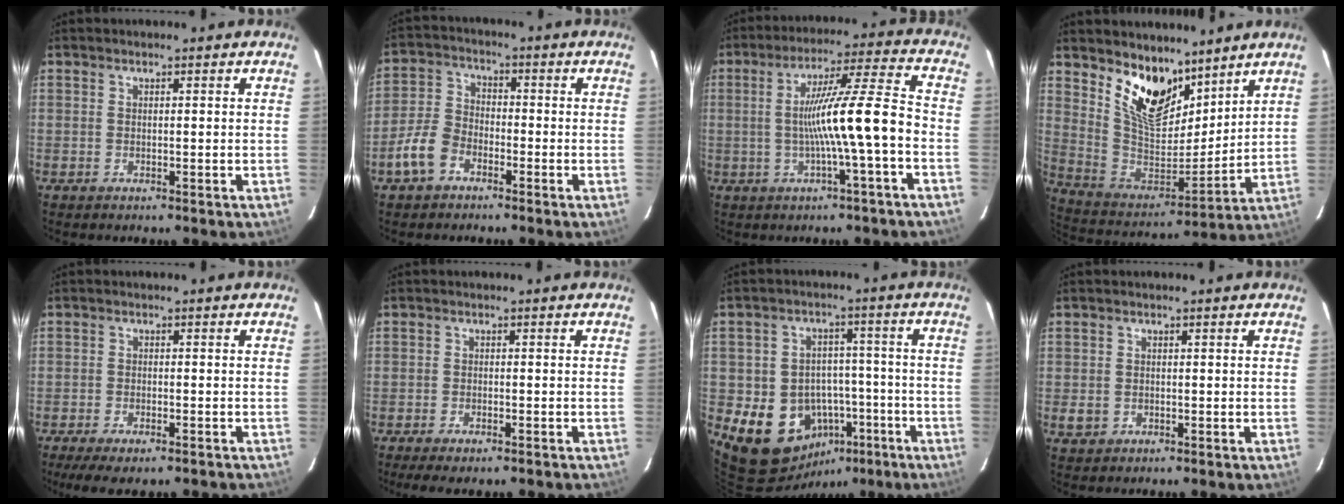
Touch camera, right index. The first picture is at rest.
{"total": 7.2, "force": [-4.1, 4.7, 3.7], "torque": [-0.085, 0.013, -0.084]}
{"total": 12.3, "force": [-2.8, -0.9, 11.9], "torque": [-0.201, 0.011, -0.039]}
{"total": 15.0, "force": [10.3, 7.4, 8.0], "torque": [-0.160, -0.012, 0.198]}
{"total": 8.7, "force": [-6.7, 2.6, 4.9], "torque": [-0.112, -0.029, -0.103]}
{"total": 5.7, "force": [-4.4, 1.6, 3.2], "torque": [-0.079, -0.021, -0.069]}
{"total": 13.9, "force": [-6.1, 11.5, 4.7], "torque": [-0.099, 0.040, -0.054]}
{"total": 2.6, "force": [-0.3, 2.5, 0.6], "torque": [-0.012, 0.000, -0.003]}